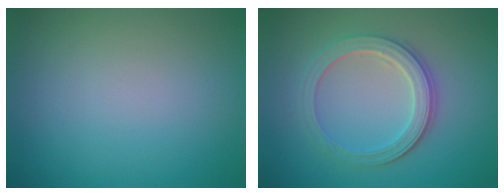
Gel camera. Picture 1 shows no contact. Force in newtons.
{"total": 4.0, "press": 3.4, "slide": 2.1}